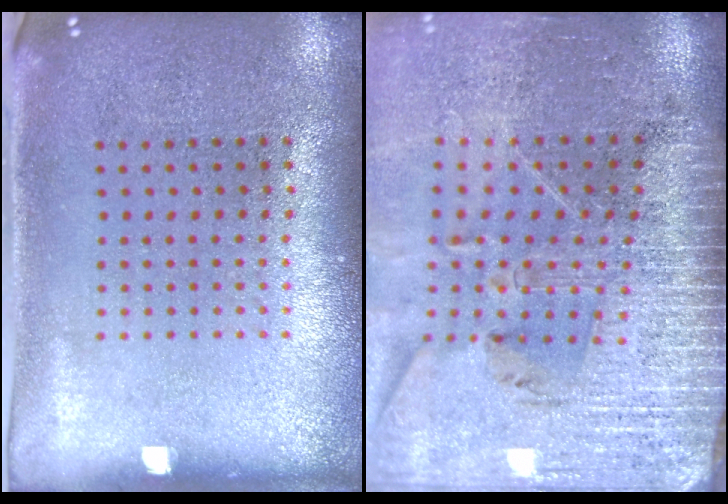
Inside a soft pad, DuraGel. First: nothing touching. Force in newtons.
{"total": 4.0, "press": 3.4, "slide": 2.0}